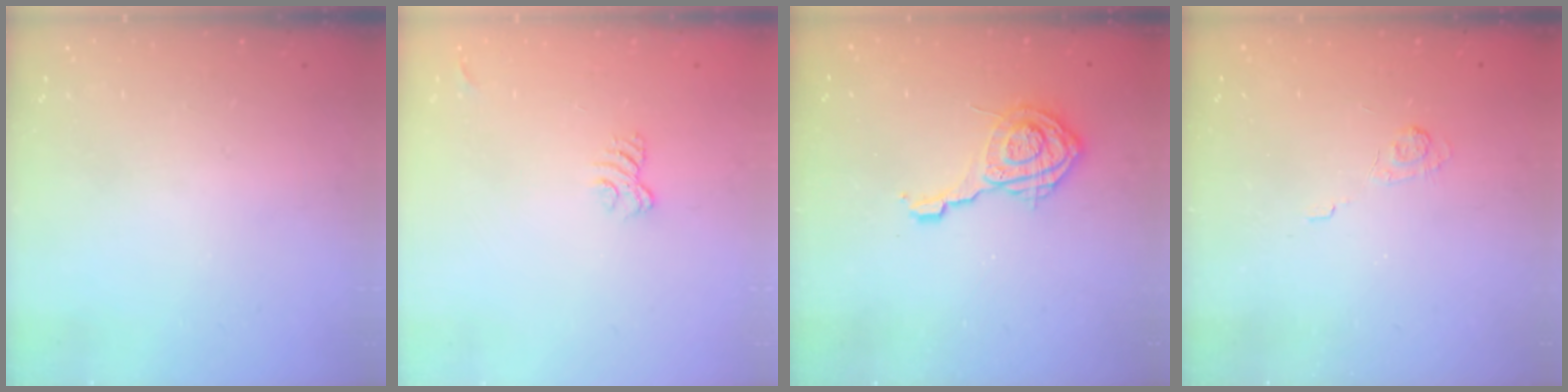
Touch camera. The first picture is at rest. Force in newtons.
{"total": 3.2, "press": 3.0, "slide": 1.2}
{"total": 10.3, "press": 10.3, "slide": 0.4}
{"total": 2.0, "press": 1.3, "slide": 1.5}